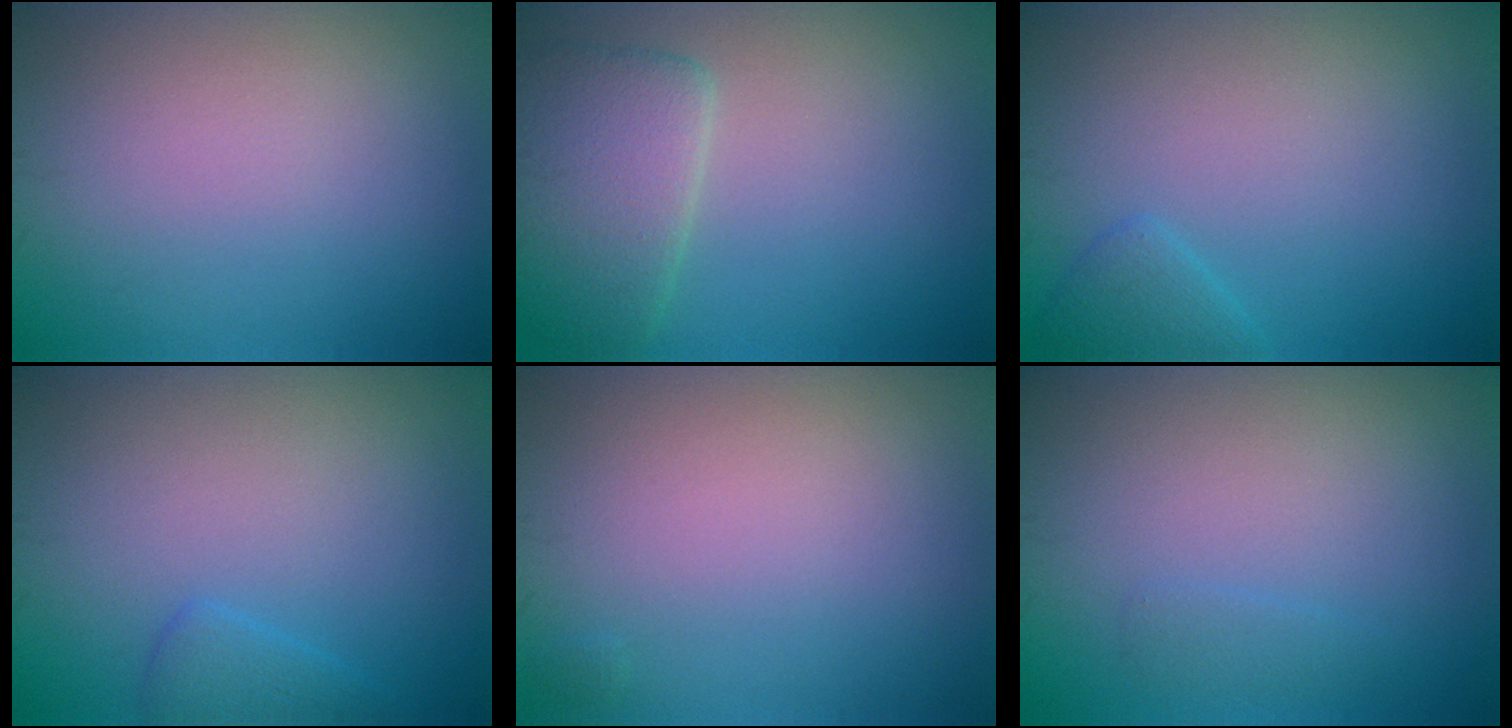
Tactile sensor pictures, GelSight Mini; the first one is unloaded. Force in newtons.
{"total": 4.5, "press": 4.4, "slide": 0.6}
{"total": 1.4, "press": 1.4, "slide": 0.1}
{"total": 1.6, "press": 1.6, "slide": 0.1}
{"total": 0.0}
{"total": 0.8, "press": 0.8, "slide": 0.0}